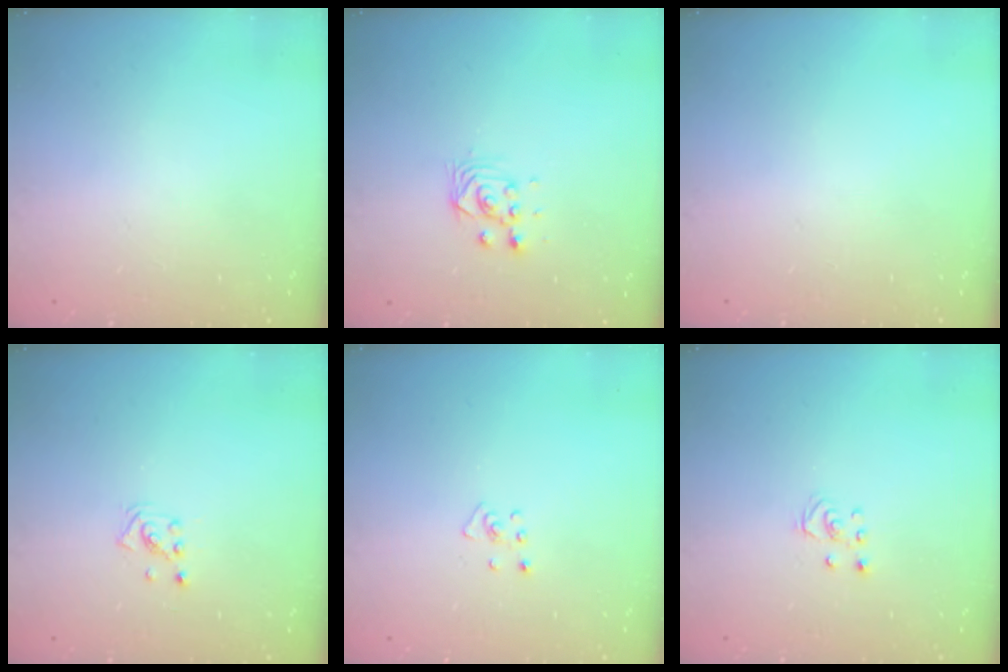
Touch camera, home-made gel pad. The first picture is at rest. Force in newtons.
{"total": 2.8, "press": 2.8, "slide": 0.2}
{"total": 0.0}
{"total": 1.9, "press": 1.9, "slide": 0.1}
{"total": 3.6, "press": 3.6, "slide": 0.2}
{"total": 2.5, "press": 2.5, "slide": 0.2}